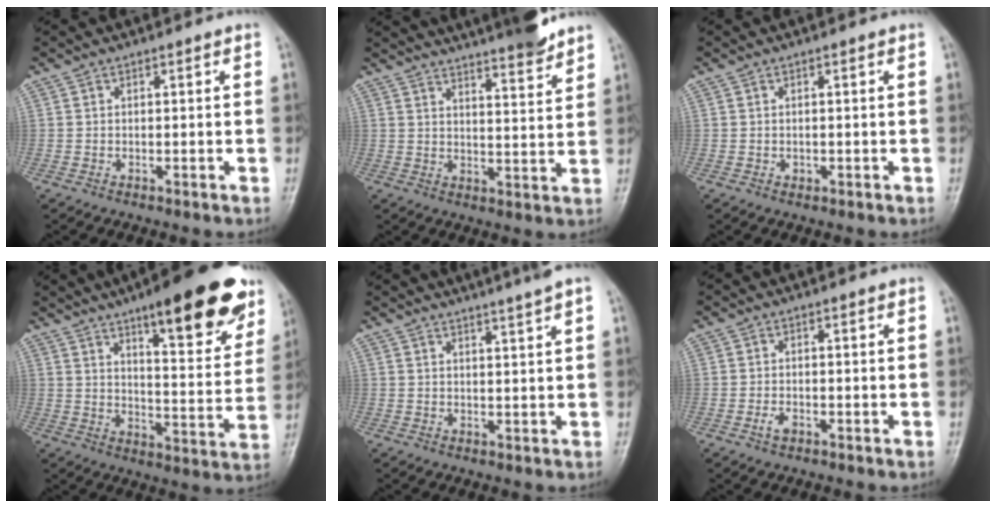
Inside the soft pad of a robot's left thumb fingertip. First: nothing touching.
{"total": 14.3, "force": [12.5, 2.0, 6.7], "torque": [-0.081, -0.059, 0.171]}
{"total": 0.6, "force": [-0.2, 0.5, 0.2], "torque": [0.003, 0.001, -0.001]}
{"total": 21.3, "force": [13.3, 6.0, 15.6], "torque": [-0.172, -0.056, 0.190]}
{"total": 5.8, "force": [4.6, -0.5, 3.5], "torque": [-0.050, -0.004, 0.061]}
{"total": 1.6, "force": [-1.0, 0.8, 0.9], "torque": [-0.017, 0.004, -0.016]}